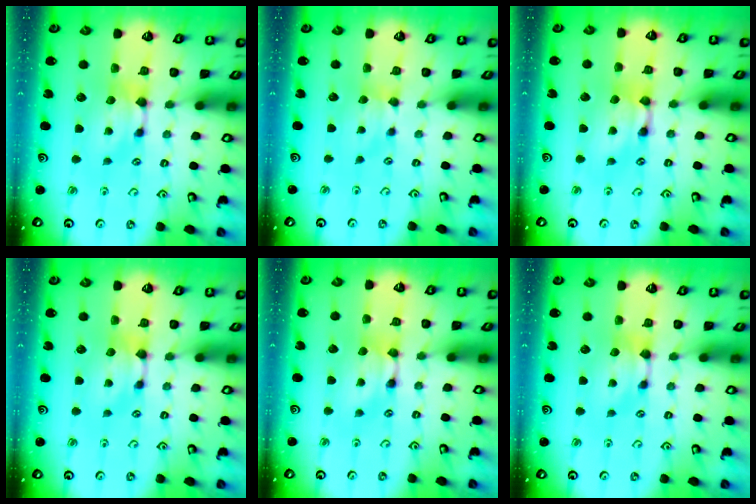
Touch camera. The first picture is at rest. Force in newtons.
{"total": 1.5, "press": 1.5, "slide": 0.2}
{"total": 2.2, "press": 2.2, "slide": 0.1}
{"total": 0.0}
{"total": 1.8, "press": 1.8, "slide": 0.1}
{"total": 0.0}